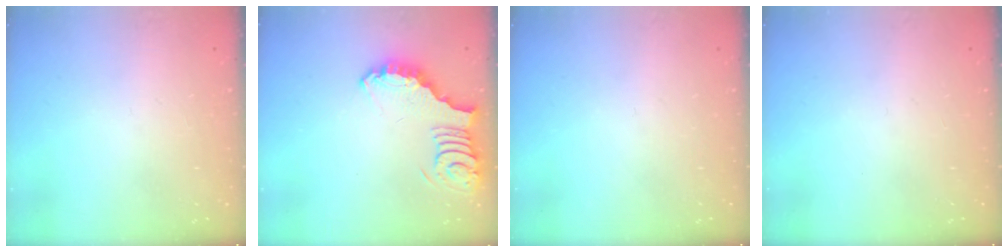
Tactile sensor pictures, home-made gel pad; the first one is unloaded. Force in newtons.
{"total": 3.8, "press": 3.8, "slide": 0.6}
{"total": 0.0}
{"total": 0.0}